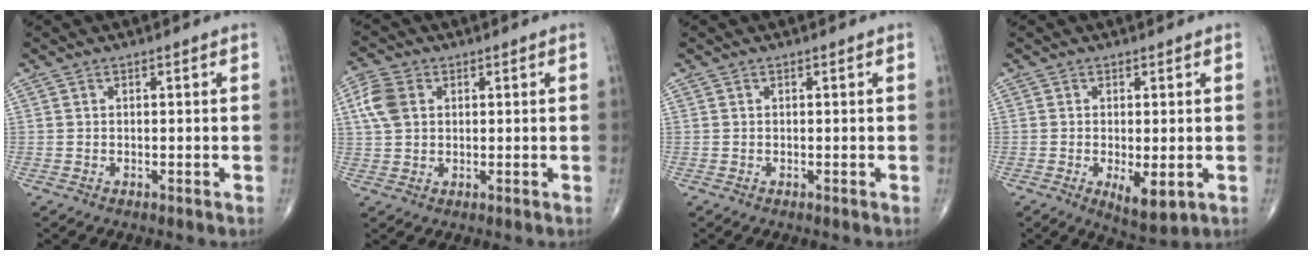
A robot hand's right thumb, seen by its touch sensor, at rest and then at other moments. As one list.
[{"total": 6.3, "force": [1.6, 4.5, 4.0], "torque": [-0.088, 0.008, 0.029]}, {"total": 0.0}, {"total": 5.7, "force": [-1.4, 2.2, 5.1], "torque": [-0.079, -0.018, -0.016]}]